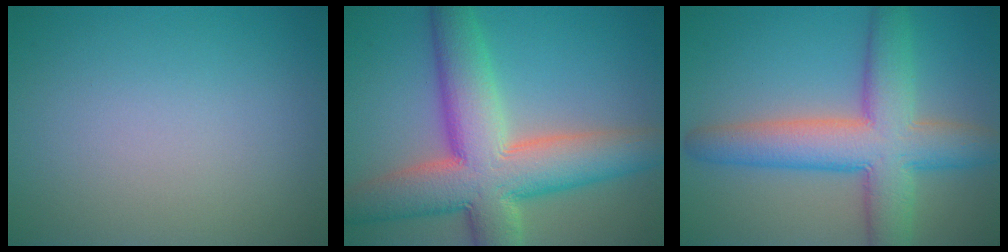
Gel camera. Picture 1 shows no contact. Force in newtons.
{"total": 11.5, "press": 11.4, "slide": 1.1}
{"total": 8.8, "press": 8.8, "slide": 0.3}